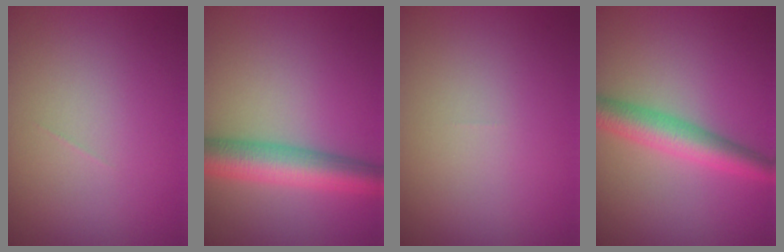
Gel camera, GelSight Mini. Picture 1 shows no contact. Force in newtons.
{"total": 5.9, "press": 5.9, "slide": 0.2}
{"total": 0.0}
{"total": 4.3, "press": 4.3, "slide": 0.1}